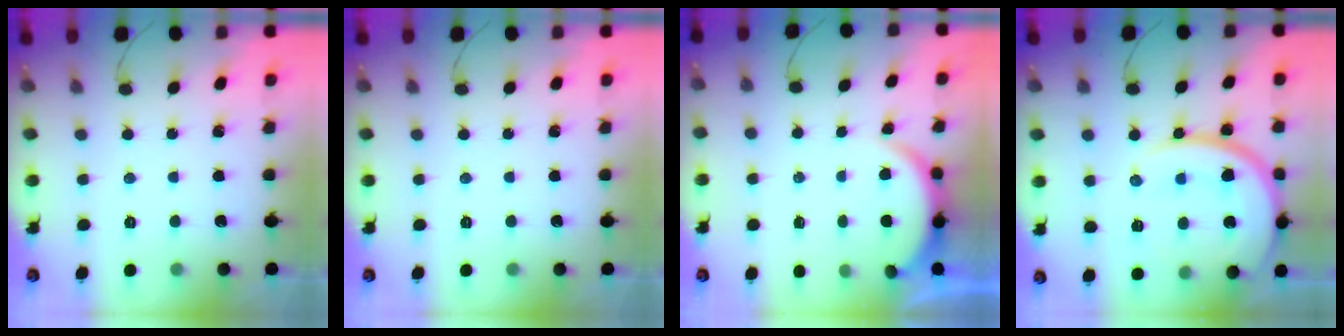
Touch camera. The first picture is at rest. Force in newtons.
{"total": 0.0}
{"total": 3.4, "press": 3.3, "slide": 0.6}
{"total": 18.1, "press": 18.0, "slide": 2.4}